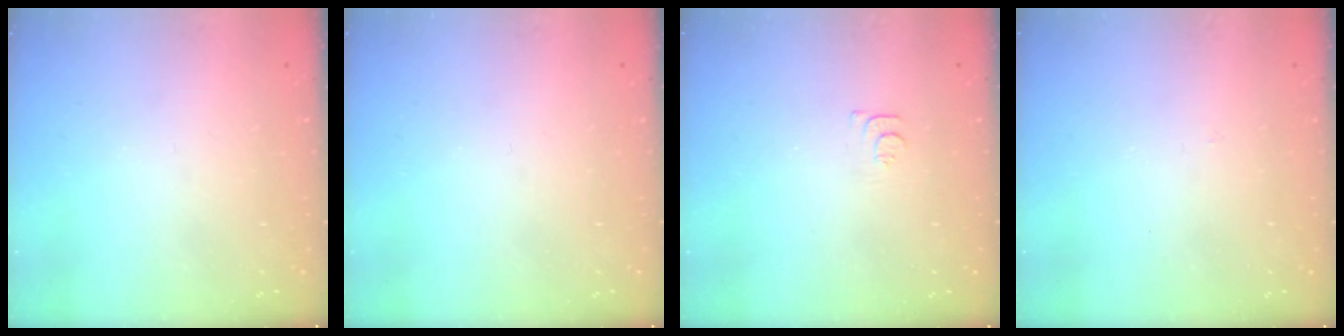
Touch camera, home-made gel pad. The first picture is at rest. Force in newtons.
{"total": 0.0}
{"total": 3.7, "press": 3.6, "slide": 0.5}
{"total": 2.8, "press": 2.8, "slide": 0.4}